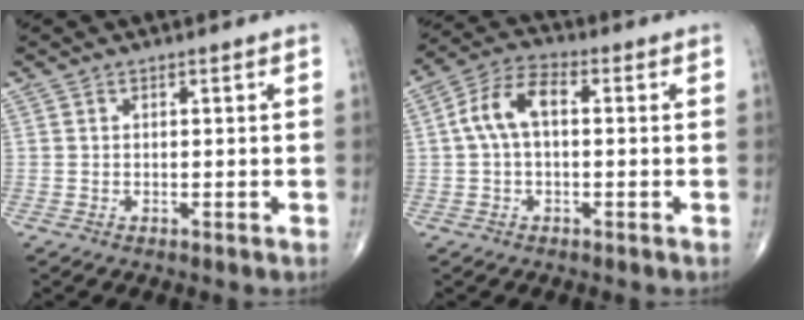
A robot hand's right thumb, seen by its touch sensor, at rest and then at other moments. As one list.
[{"total": 8.0, "force": [0.6, 4.3, 6.7], "torque": [-0.135, 0.029, 0.005]}]